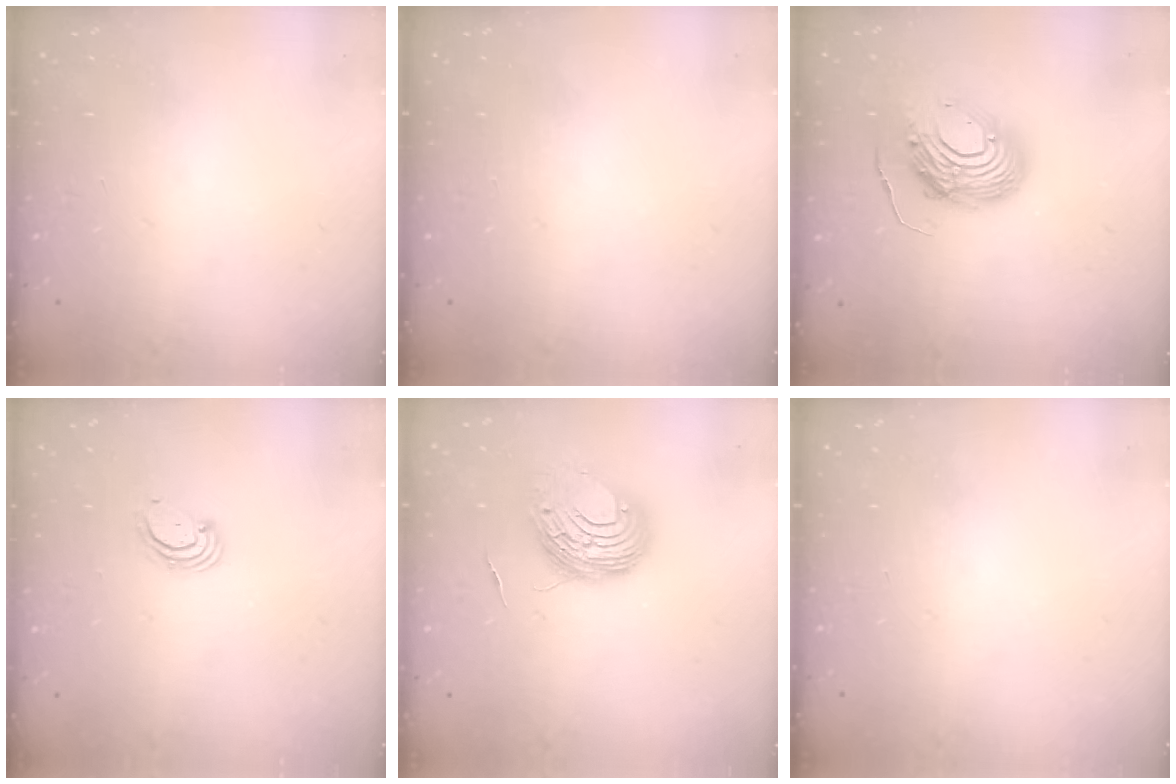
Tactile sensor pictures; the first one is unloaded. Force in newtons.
{"total": 0.0}
{"total": 12.5, "press": 12.4, "slide": 0.9}
{"total": 2.7, "press": 2.7, "slide": 0.3}
{"total": 9.7, "press": 9.6, "slide": 1.3}
{"total": 0.0}